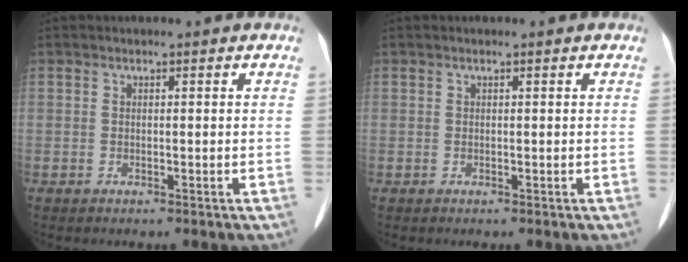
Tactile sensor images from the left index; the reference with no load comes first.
{"total": 0.0}